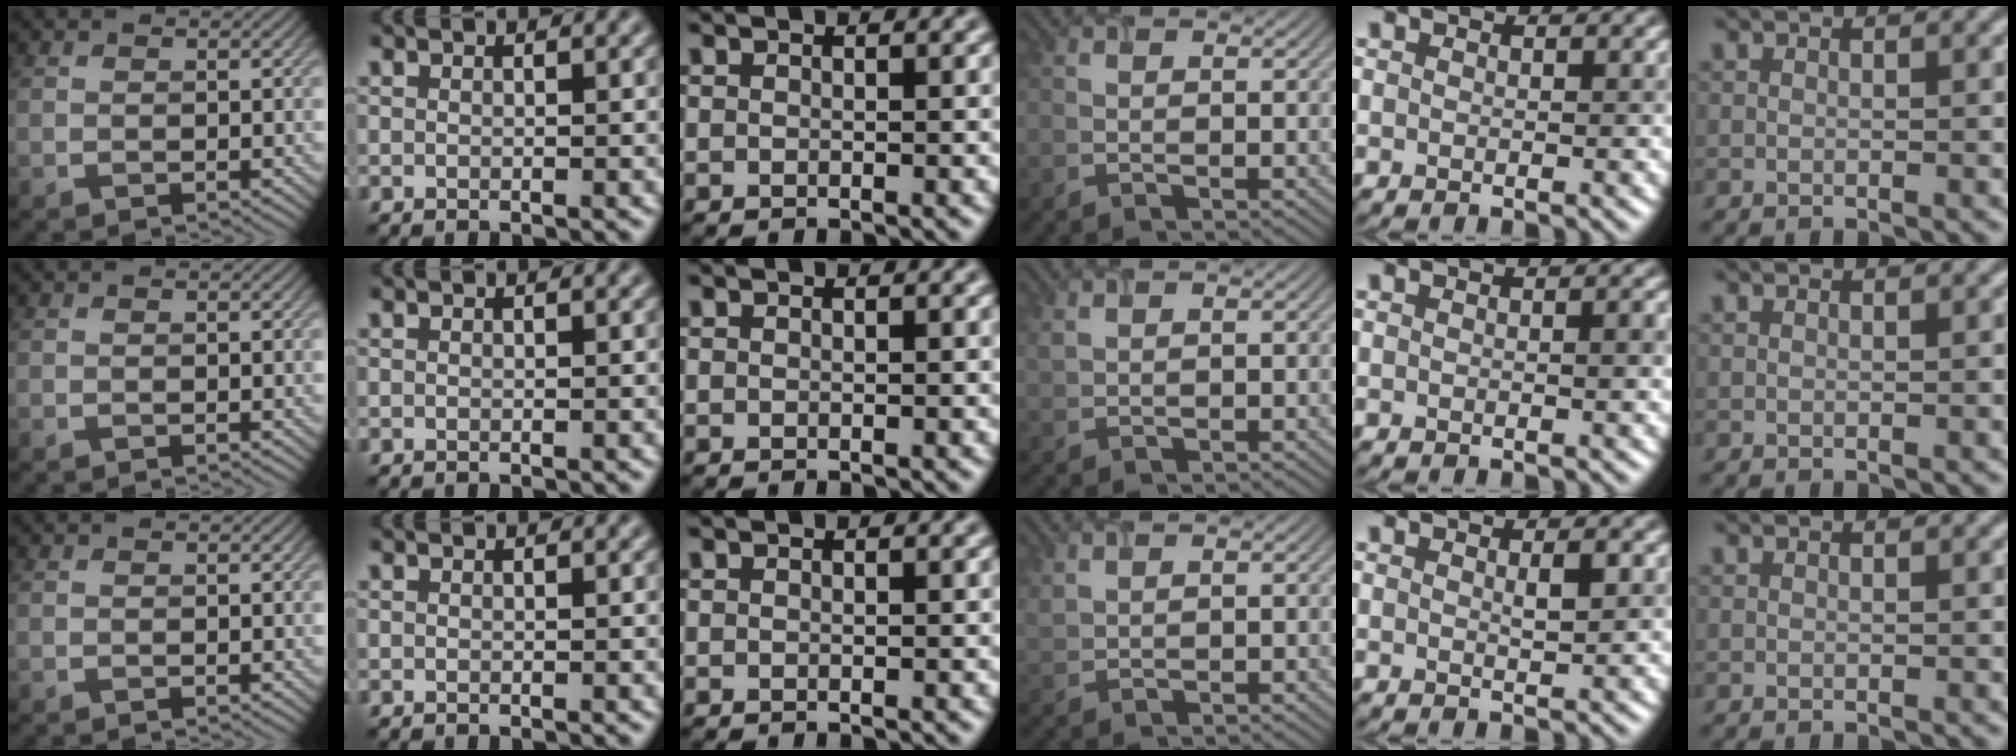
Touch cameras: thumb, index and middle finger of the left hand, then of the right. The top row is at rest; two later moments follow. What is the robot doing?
{"motion": "close", "object": "airpods case & airpods"}